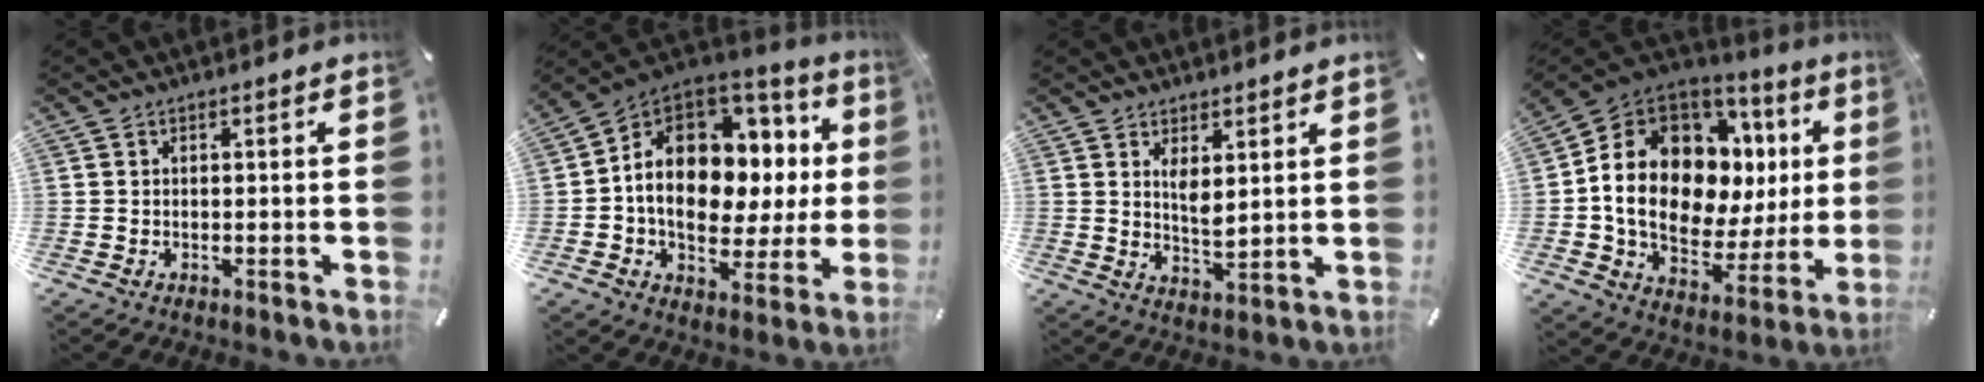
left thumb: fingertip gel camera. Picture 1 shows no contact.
{"total": 15.3, "force": [1.8, 11.0, 10.5], "torque": [-0.168, -0.023, 0.028]}
{"total": 4.9, "force": [3.1, 2.0, 3.2], "torque": [-0.055, -0.020, 0.053]}
{"total": 17.4, "force": [3.2, 13.0, 11.2], "torque": [-0.201, -0.033, 0.058]}